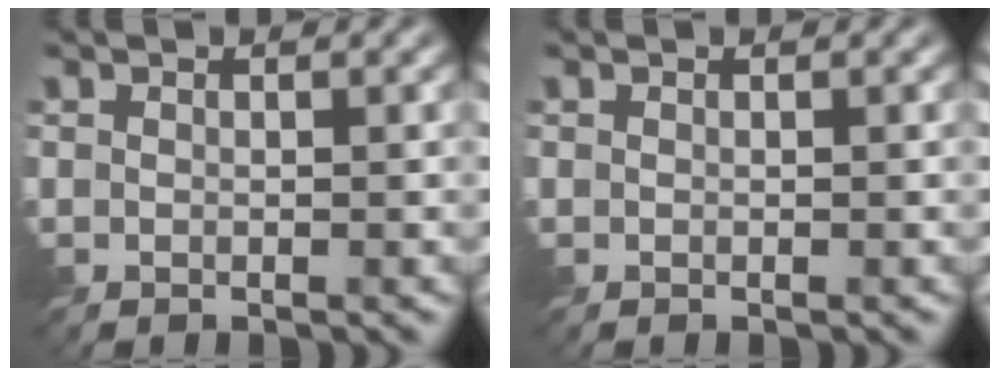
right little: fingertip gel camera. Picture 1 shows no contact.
{"total": 0.0}